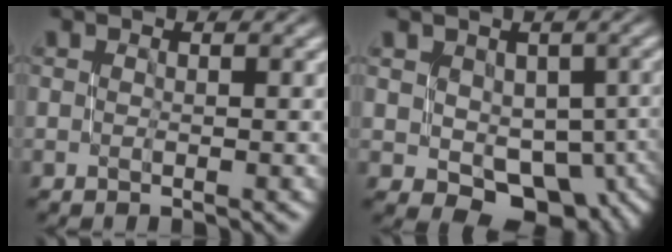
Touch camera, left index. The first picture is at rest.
{"total": 7.5, "force": [-1.3, 5.5, 4.9], "torque": [-0.068, -0.028, -0.001]}